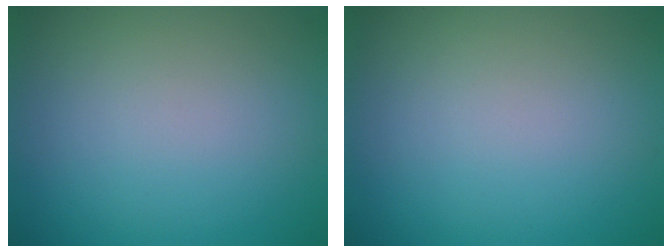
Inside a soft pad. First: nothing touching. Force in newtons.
{"total": 0.0}